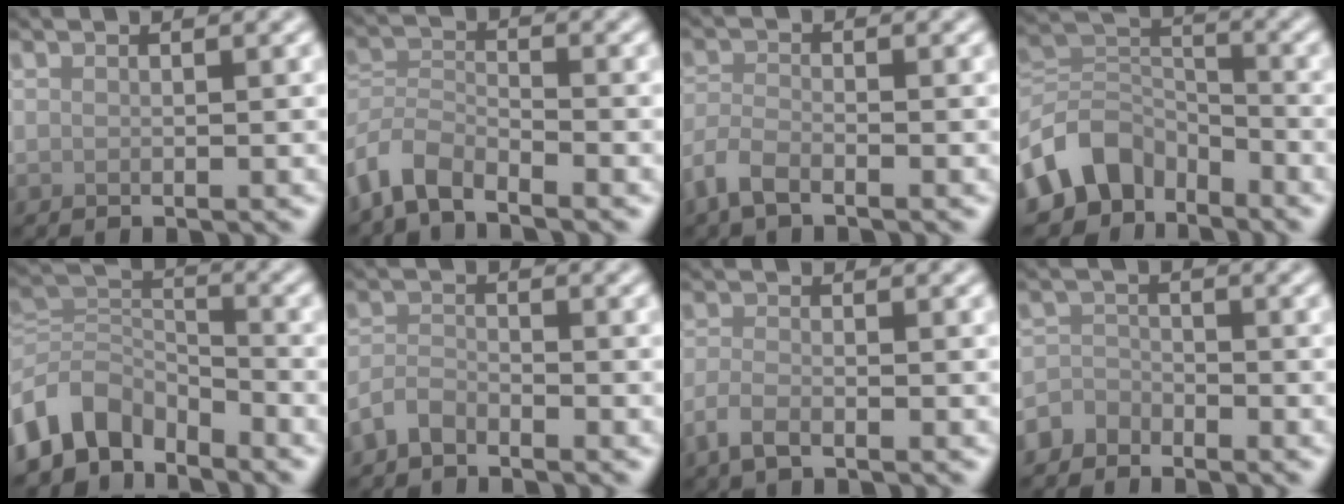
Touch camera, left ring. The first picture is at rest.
{"total": 4.2, "force": [-3.5, 1.5, 1.6], "torque": [-0.027, -0.001, -0.080]}
{"total": 2.7, "force": [-2.0, 1.0, 1.5], "torque": [-0.034, -0.002, -0.053]}
{"total": 6.9, "force": [-4.6, 4.6, 2.4], "torque": [-0.034, 0.000, -0.101]}
{"total": 6.3, "force": [-4.3, 3.8, 2.6], "torque": [-0.036, 0.002, -0.090]}
{"total": 2.0, "force": [-1.7, 0.8, 0.8], "torque": [-0.014, 0.005, -0.042]}
{"total": 2.1, "force": [-1.4, 0.7, 1.3], "torque": [-0.033, -0.004, -0.035]}
{"total": 2.0, "force": [-1.8, 1.0, 0.0], "torque": [0.002, 0.007, -0.043]}